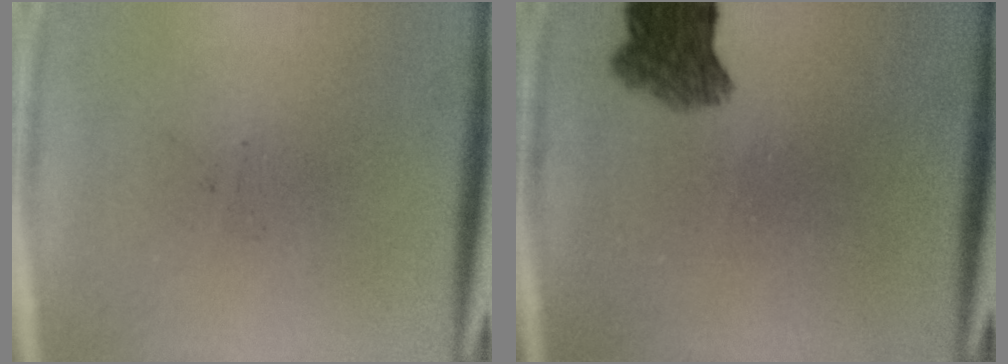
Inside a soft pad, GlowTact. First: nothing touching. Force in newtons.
{"total": 5.3}